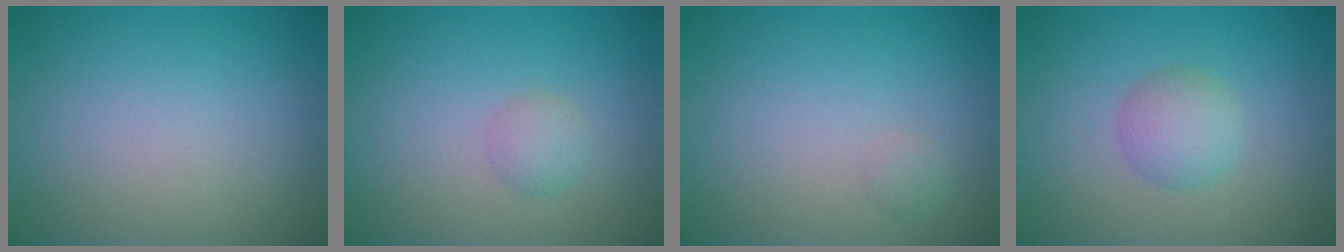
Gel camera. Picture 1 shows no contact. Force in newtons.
{"total": 1.4, "press": 1.4, "slide": 0.1}
{"total": 0.7, "press": 0.7, "slide": 0.0}
{"total": 2.5, "press": 2.5, "slide": 0.1}